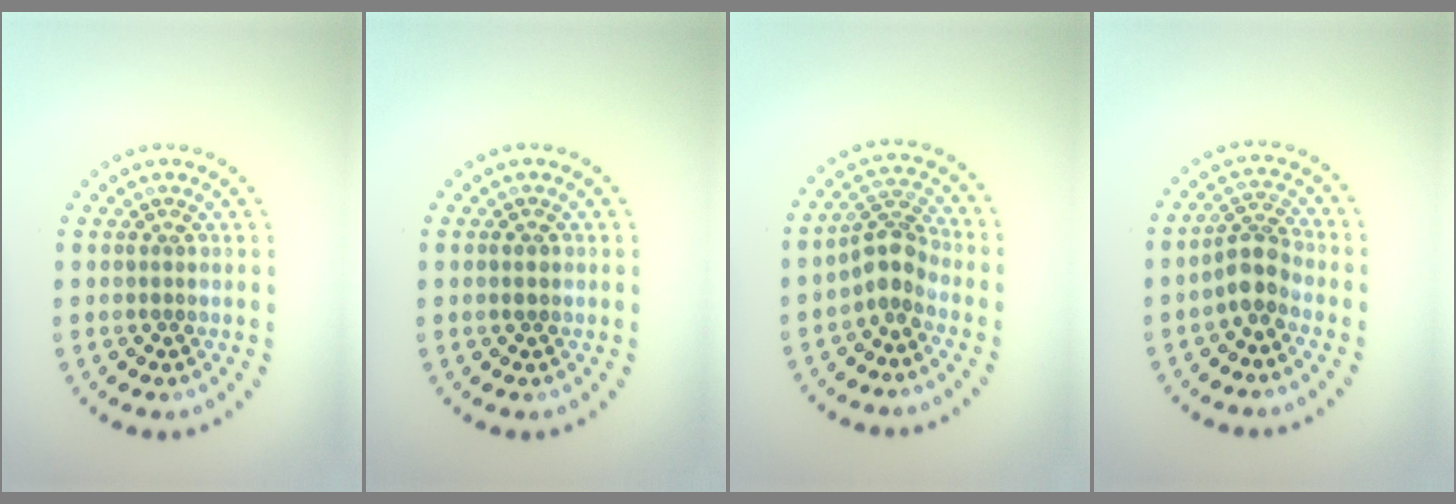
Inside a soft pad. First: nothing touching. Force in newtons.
{"total": 1.1, "press": 1.1, "slide": 0.1}
{"total": 2.8, "press": 2.2, "slide": 1.8}
{"total": 2.8, "press": 2.3, "slide": 1.6}